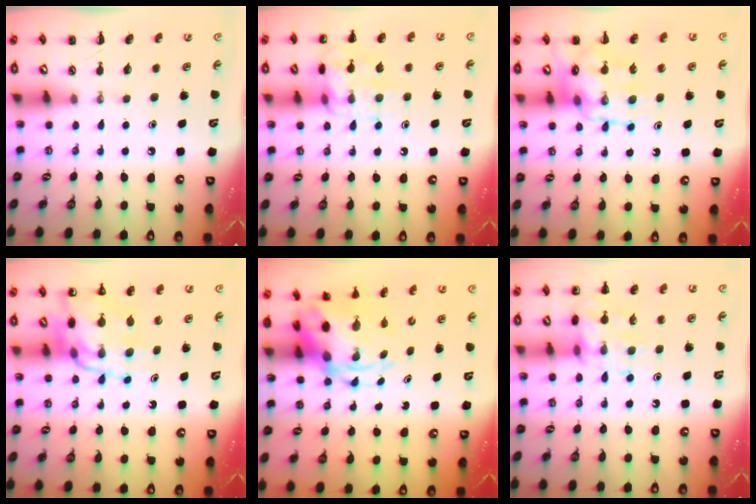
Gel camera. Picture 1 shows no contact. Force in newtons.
{"total": 13.4, "press": 13.4, "slide": 0.3}
{"total": 12.0, "press": 11.7, "slide": 2.4}
{"total": 13.3, "press": 12.9, "slide": 3.3}
{"total": 6.6, "press": 6.3, "slide": 2.0}
{"total": 14.6, "press": 14.5, "slide": 2.1}